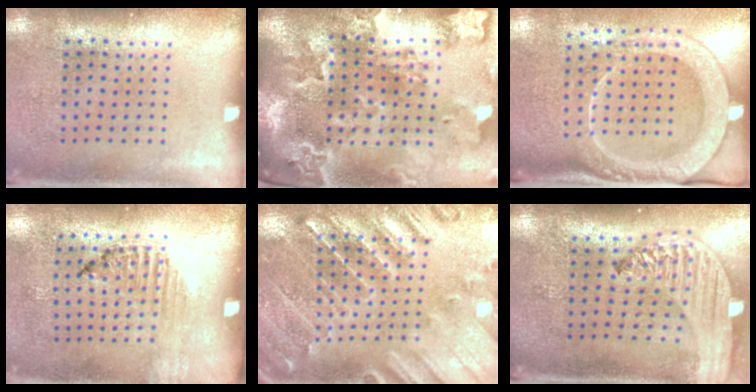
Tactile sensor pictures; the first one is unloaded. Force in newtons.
{"total": 4.4, "press": 3.6, "slide": 2.5}
{"total": 2.5, "press": 1.9, "slide": 1.6}
{"total": 1.3, "press": 1.2, "slide": 0.4}
{"total": 1.1, "press": 1.1, "slide": 0.3}
{"total": 3.2, "press": 2.5, "slide": 2.0}